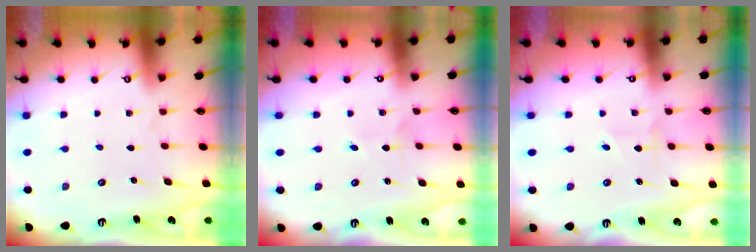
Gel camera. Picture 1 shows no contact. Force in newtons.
{"total": 1.3, "press": 1.3, "slide": 0.1}
{"total": 2.7, "press": 2.5, "slide": 0.9}